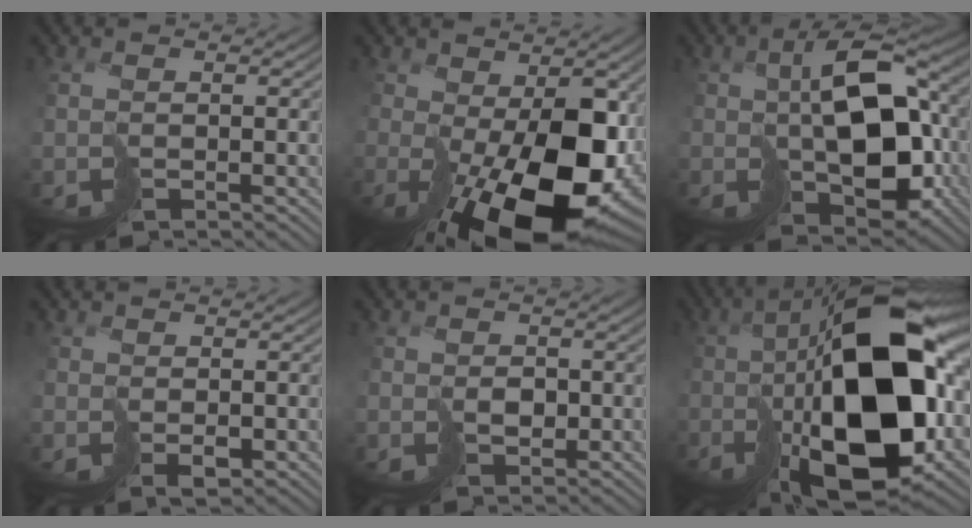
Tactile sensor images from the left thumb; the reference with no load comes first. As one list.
[{"total": 15.5, "force": [-2.1, 7.9, 13.2], "torque": [-0.183, -0.034, -0.008]}, {"total": 13.1, "force": [0.0, 7.4, 10.8], "torque": [-0.164, -0.001, 0.017]}, {"total": 0.6, "force": [0.3, 0.5, 0.2], "torque": [0.002, -0.003, 0.010]}, {"total": 1.3, "force": [0.5, 1.2, 0.0], "torque": [0.012, 0.002, 0.016]}, {"total": 19.0, "force": [-2.9, 9.0, 16.5], "torque": [-0.290, -0.010, -0.041]}]